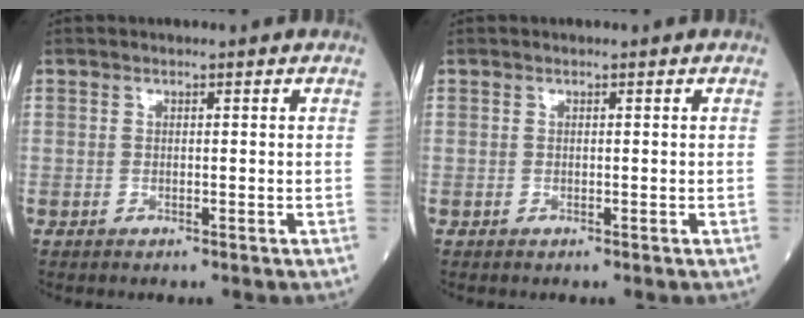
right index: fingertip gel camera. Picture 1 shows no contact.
{"total": 0.0}